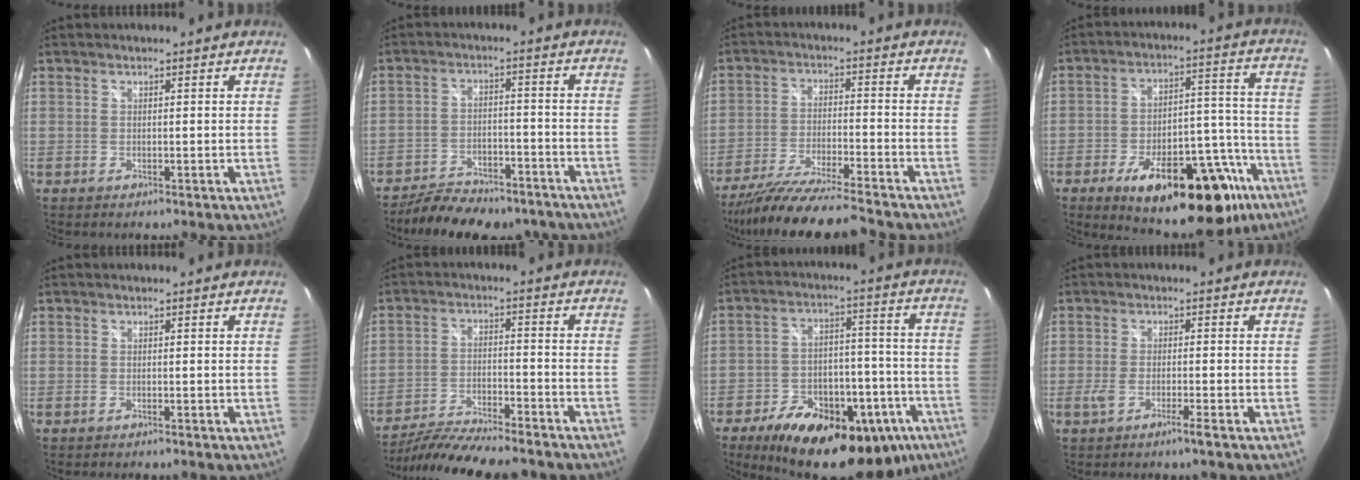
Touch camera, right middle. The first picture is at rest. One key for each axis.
{"total": 15.4, "fx": -12.6, "fy": 5.9, "fz": 6.7, "tx": -0.139, "ty": -0.007, "tz": -0.171}
{"total": 15.2, "fx": -13.5, "fy": 0.5, "fz": 7.0, "tx": -0.147, "ty": -0.035, "tz": -0.229}
{"total": 26.6, "fx": -16.5, "fy": 11.0, "fz": 17.8, "tx": -0.239, "ty": 0.022, "tz": -0.213}
{"total": 0.0}
{"total": 14.7, "fx": -13.0, "fy": 2.1, "fz": 6.6, "tx": -0.140, "ty": -0.027, "tz": -0.214}
{"total": 26.9, "fx": -17.2, "fy": 13.5, "fz": 15.7, "tx": -0.259, "ty": 0.009, "tz": -0.223}
{"total": 3.6, "fx": -2.1, "fy": 0.3, "fz": 2.9, "tx": -0.066, "ty": -0.004, "tz": -0.042}